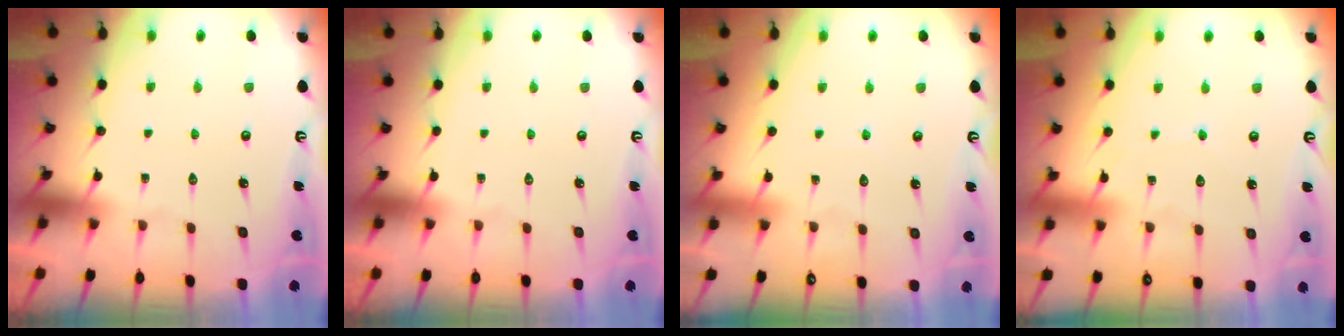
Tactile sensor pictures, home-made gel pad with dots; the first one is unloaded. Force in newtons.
{"total": 0.0}
{"total": 3.0, "press": 2.9, "slide": 0.3}
{"total": 3.4, "press": 3.4, "slide": 0.2}